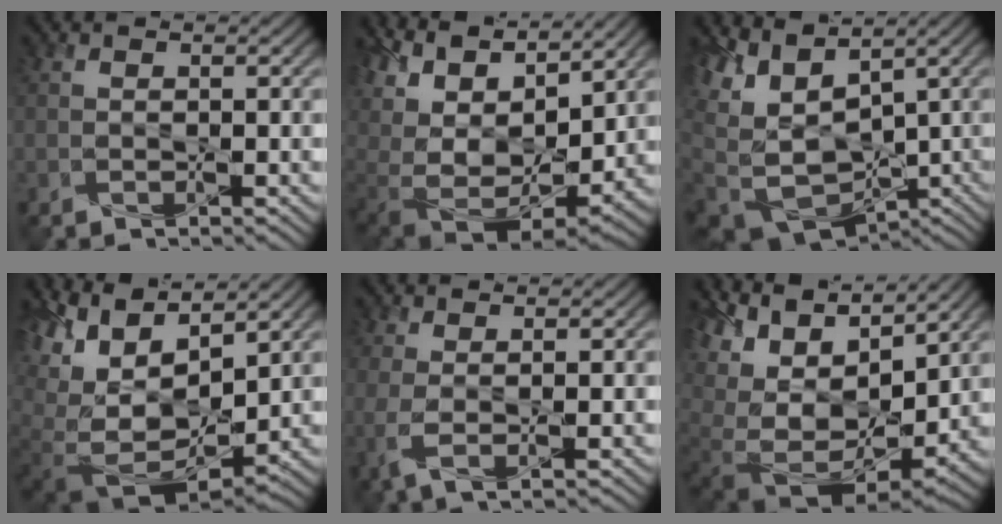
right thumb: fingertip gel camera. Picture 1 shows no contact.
{"total": 13.7, "force": [4.2, 7.9, 10.4], "torque": [-0.225, 0.022, 0.121]}
{"total": 11.6, "force": [1.3, 7.4, 8.8], "torque": [-0.206, -0.012, 0.076]}
{"total": 15.3, "force": [3.3, 9.9, 11.3], "torque": [-0.234, -0.001, 0.095]}
{"total": 2.6, "force": [0.4, 0.7, 2.5], "torque": [-0.063, -0.001, 0.004]}
{"total": 14.1, "force": [3.0, 9.4, 10.1], "torque": [-0.223, -0.002, 0.098]}